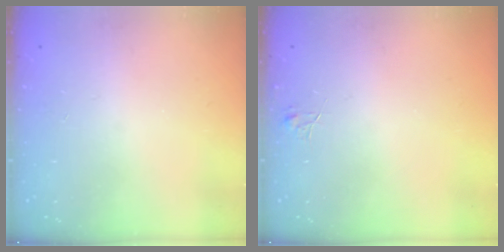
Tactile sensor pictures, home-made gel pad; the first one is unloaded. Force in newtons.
{"total": 4.6, "press": 4.6, "slide": 0.4}